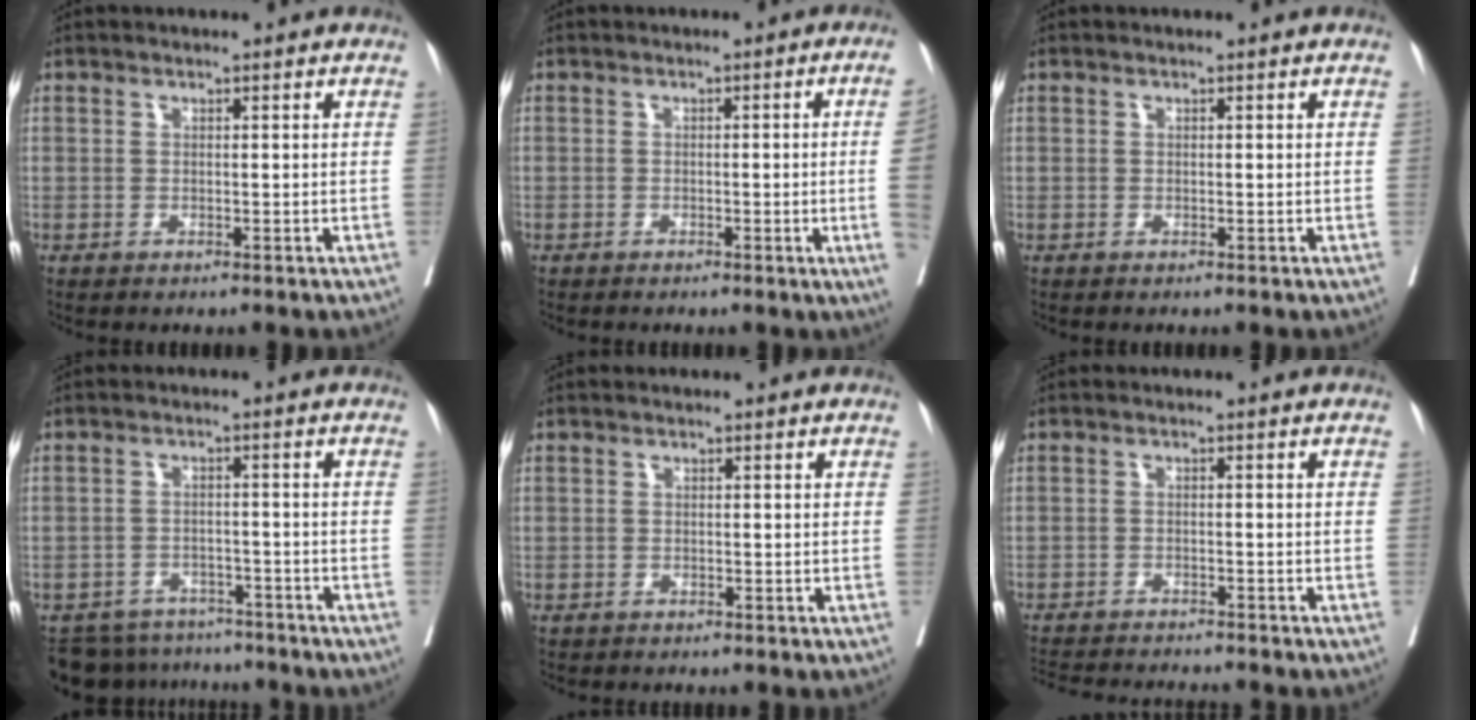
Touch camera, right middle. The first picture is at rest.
{"total": 6.1, "force": [-1.1, -1.9, 5.6], "torque": [-0.068, -0.010, -0.011]}
{"total": 0.0}
{"total": 9.2, "force": [-8.5, 3.4, 0.7], "torque": [-0.013, 0.005, -0.116]}
{"total": 0.6, "force": [-0.6, 0.2, 0.1], "torque": [-0.014, -0.002, -0.012]}
{"total": 10.9, "force": [-10.3, 0.8, 3.6], "torque": [-0.057, -0.011, -0.145]}